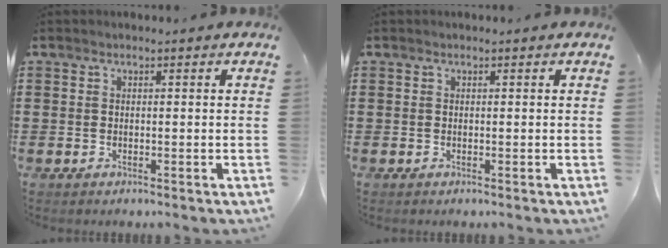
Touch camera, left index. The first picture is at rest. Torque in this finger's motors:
{"motor_torque": [-0.03, -0.03, 0.00, 0.00]}